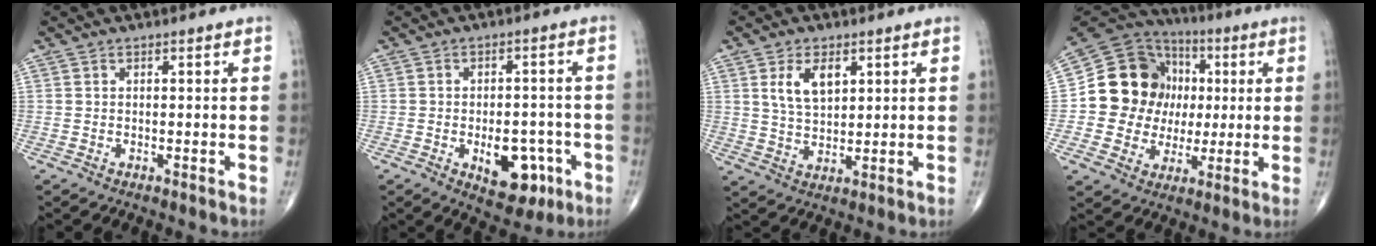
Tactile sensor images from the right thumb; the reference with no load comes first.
{"total": 9.8, "force": [-3.6, 5.7, 7.2], "torque": [-0.070, 0.019, -0.038]}
{"total": 7.0, "force": [2.7, 3.8, 5.1], "torque": [-0.085, -0.011, 0.057]}
{"total": 17.5, "force": [1.2, 15.5, 8.1], "torque": [-0.101, 0.029, 0.027]}